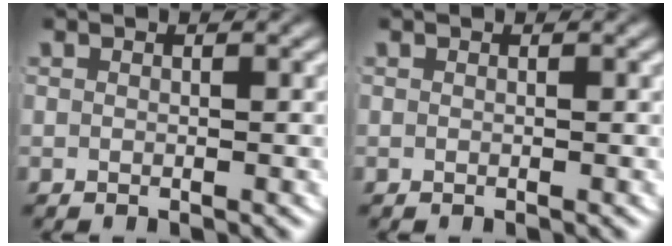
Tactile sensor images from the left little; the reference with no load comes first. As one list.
[{"total": 0.0}]